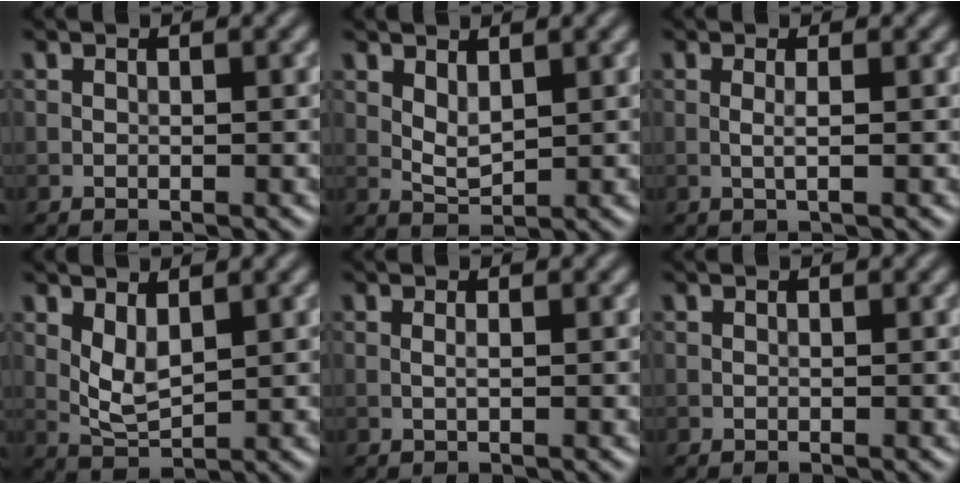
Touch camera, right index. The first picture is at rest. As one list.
[{"total": 2.0, "force": [1.0, 0.9, 1.5], "torque": [-0.034, -0.004, 0.024]}, {"total": 1.1, "force": [0.0, 0.2, 1.1], "torque": [-0.020, 0.001, -0.003]}, {"total": 2.8, "force": [1.0, 1.3, 2.2], "torque": [-0.052, -0.006, 0.027]}, {"total": 0.6, "force": [0.0, 0.1, 0.6], "torque": [-0.011, 0.000, 0.000]}, {"total": 0.0}]